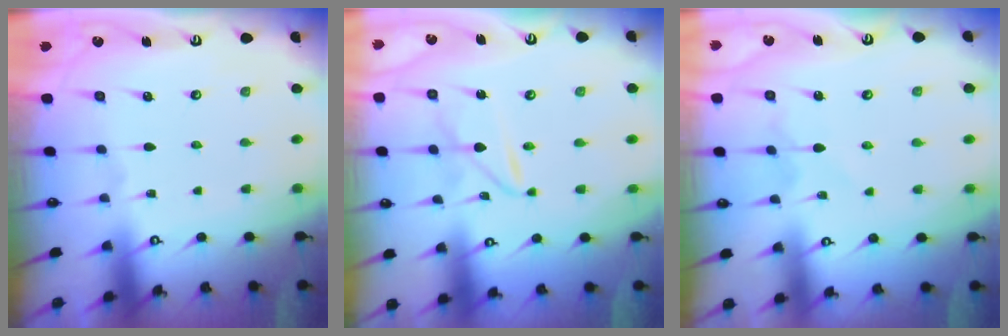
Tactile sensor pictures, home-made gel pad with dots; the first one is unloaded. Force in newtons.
{"total": 4.5, "press": 4.5, "slide": 0.4}
{"total": 4.9, "press": 4.9, "slide": 0.6}